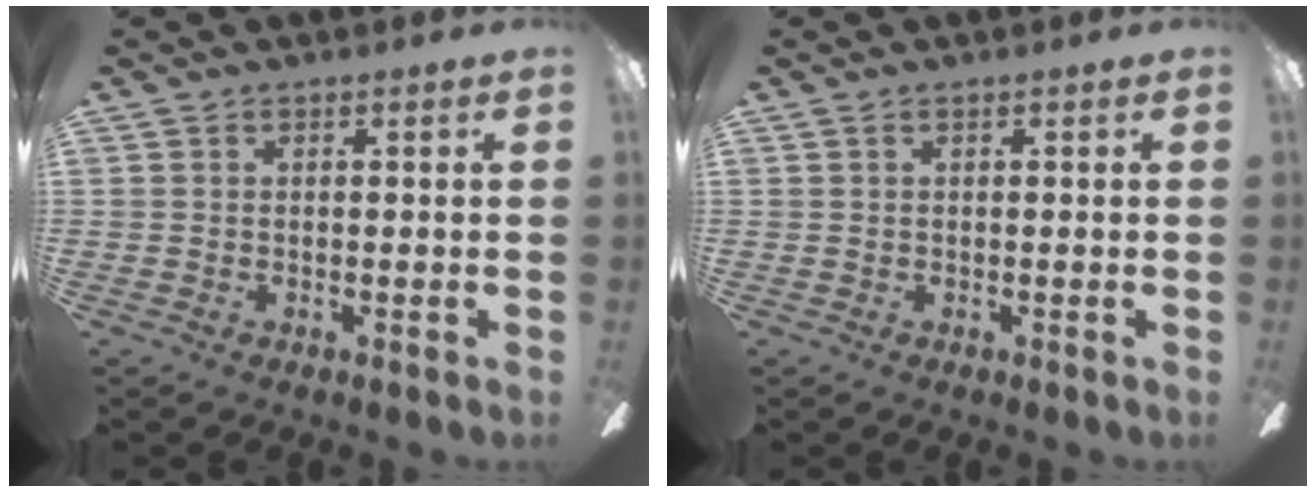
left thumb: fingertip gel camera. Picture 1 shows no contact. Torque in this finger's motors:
{"motor_torque": [0.00, 0.00, -0.16, 0.16, 0.00]}